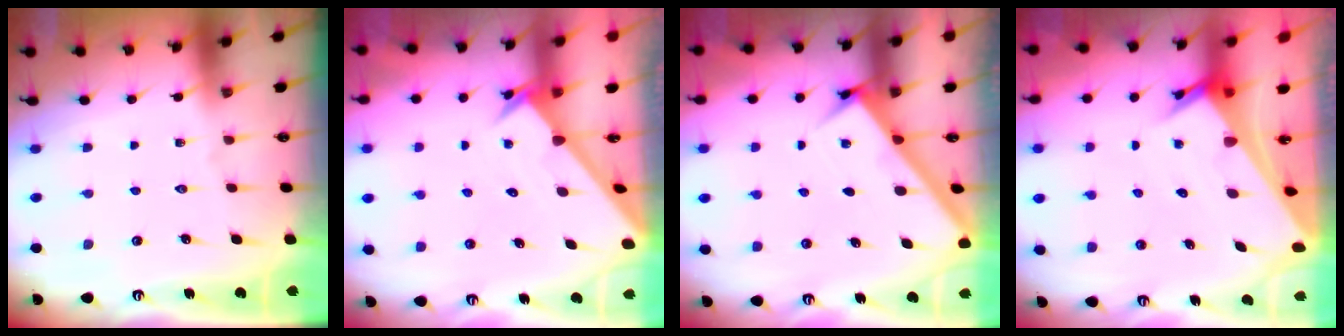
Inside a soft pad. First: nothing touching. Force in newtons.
{"total": 2.1, "press": 2.1, "slide": 0.1}
{"total": 3.0, "press": 3.0, "slide": 0.2}
{"total": 3.9, "press": 3.9, "slide": 0.4}